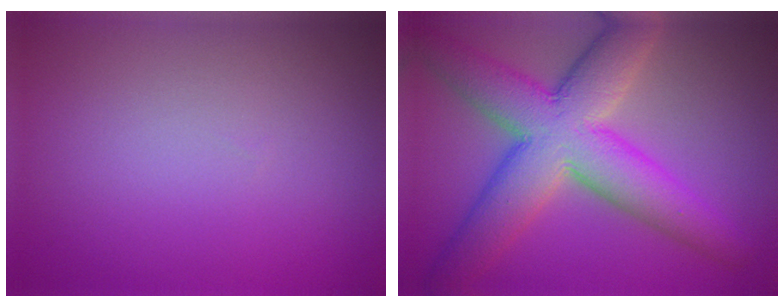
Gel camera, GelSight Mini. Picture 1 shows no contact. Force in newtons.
{"total": 10.3, "press": 10.3, "slide": 0.3}